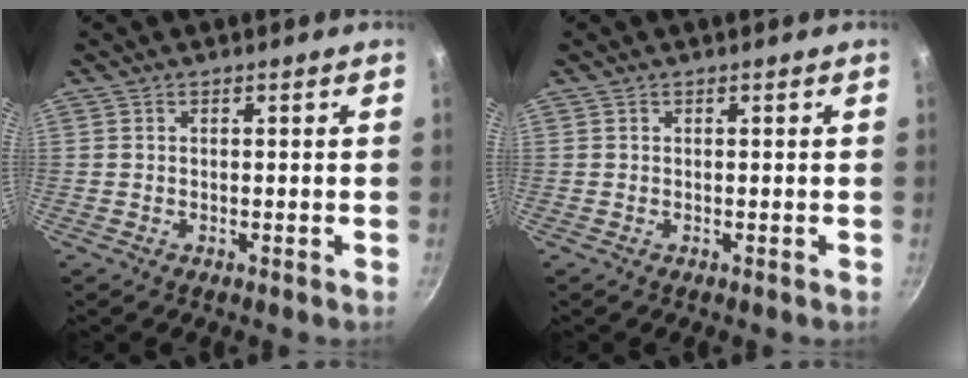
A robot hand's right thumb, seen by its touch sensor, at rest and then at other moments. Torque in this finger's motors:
{"motor_torque": [-0.08, 0.07, -0.21, 0.14, 0.02]}